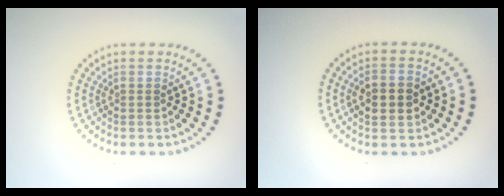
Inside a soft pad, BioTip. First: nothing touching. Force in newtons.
{"total": 3.6, "press": 3.6, "slide": 0.2}